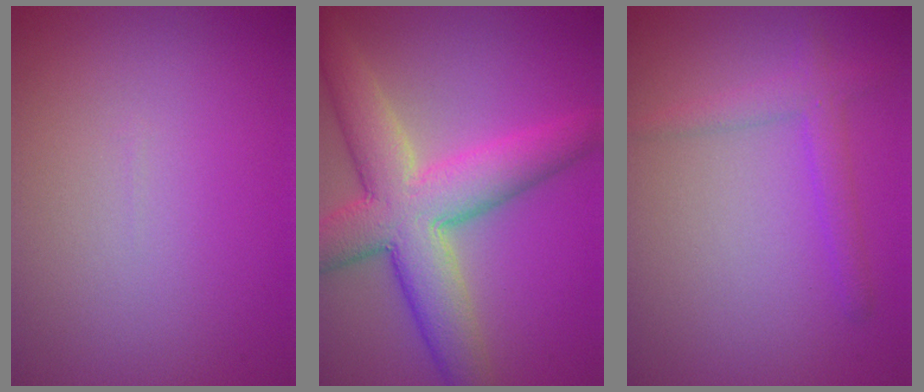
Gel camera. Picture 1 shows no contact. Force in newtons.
{"total": 8.7, "press": 8.6, "slide": 0.4}
{"total": 2.2, "press": 2.2, "slide": 0.0}